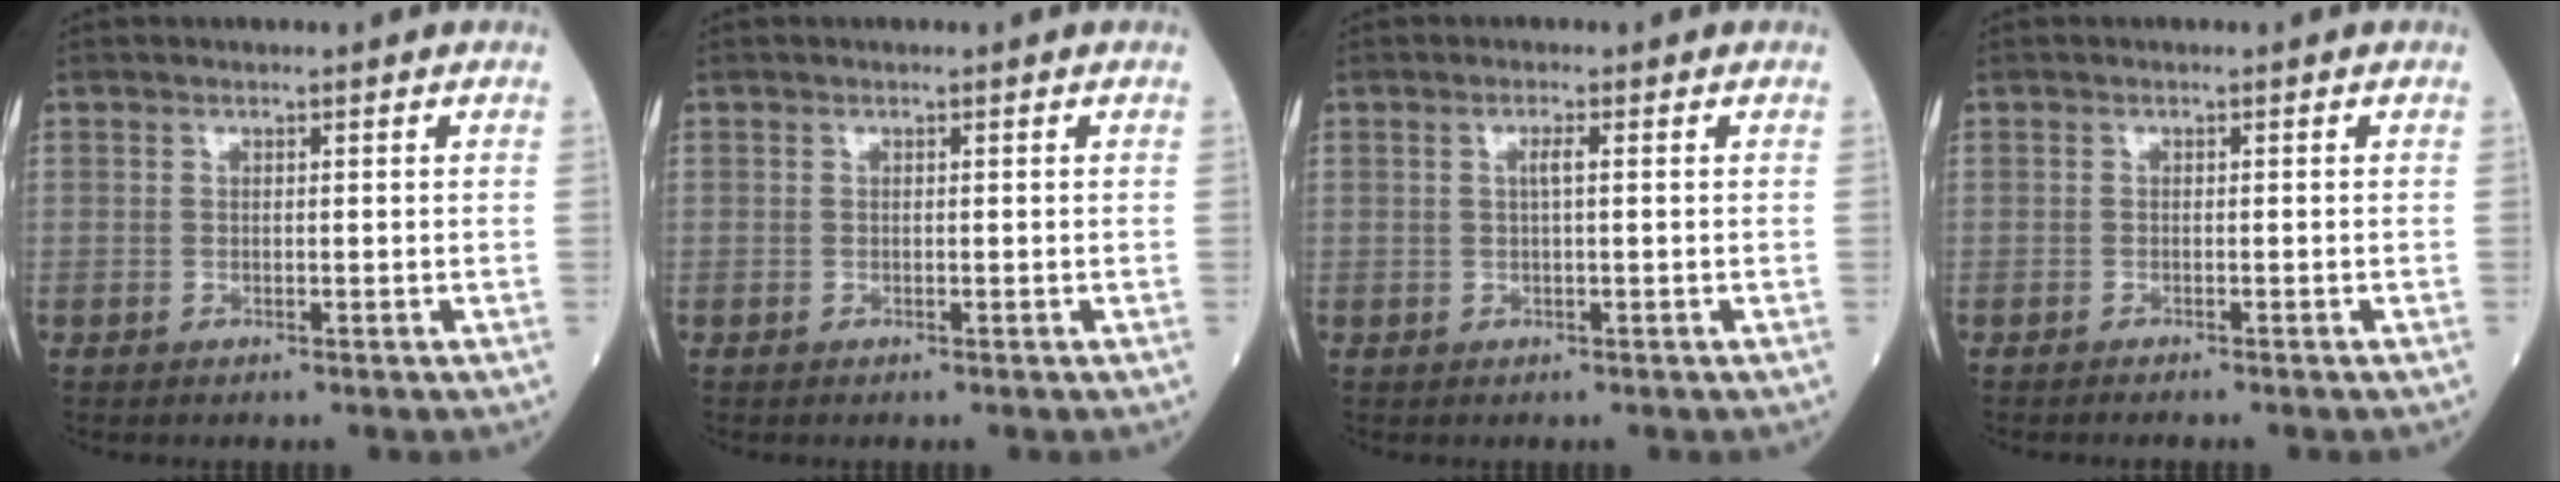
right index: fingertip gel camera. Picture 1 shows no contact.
{"total": 0.0}
{"total": 1.4, "force": [0.2, 0.0, 1.4], "torque": [-0.028, 0.002, 0.003]}
{"total": 2.7, "force": [-2.3, 0.0, 1.3], "torque": [-0.016, -0.002, -0.027]}